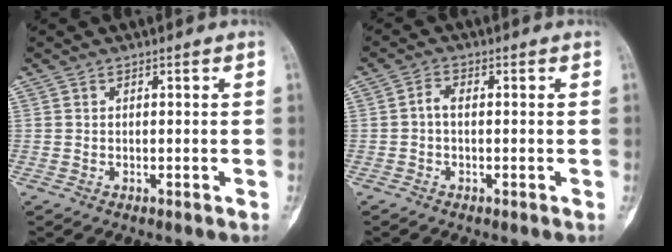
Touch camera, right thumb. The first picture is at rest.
{"total": 2.1, "force": [-0.3, 1.3, 1.6], "torque": [-0.030, 0.007, -0.010]}